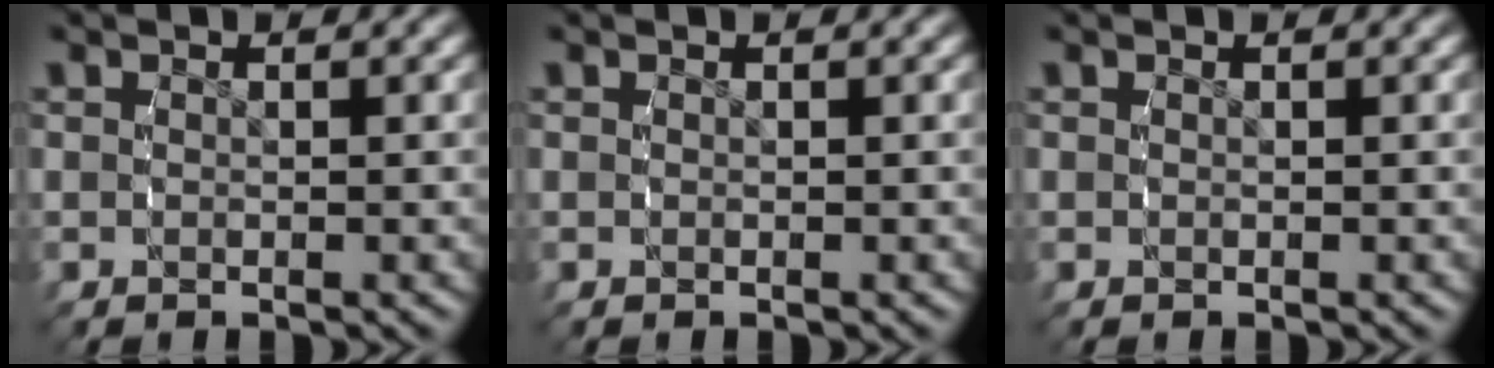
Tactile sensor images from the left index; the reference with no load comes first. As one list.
[{"total": 0.0}, {"total": 0.0}]